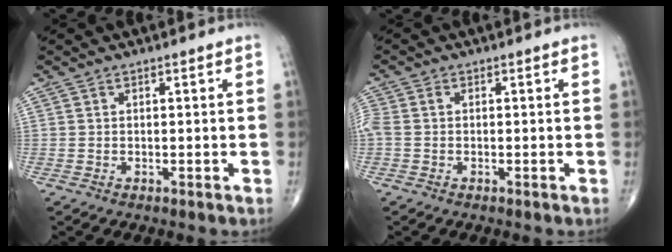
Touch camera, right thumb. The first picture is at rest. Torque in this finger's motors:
{"motor_torque": [-0.29, -0.29, 0.39, 0.12, 0.05]}